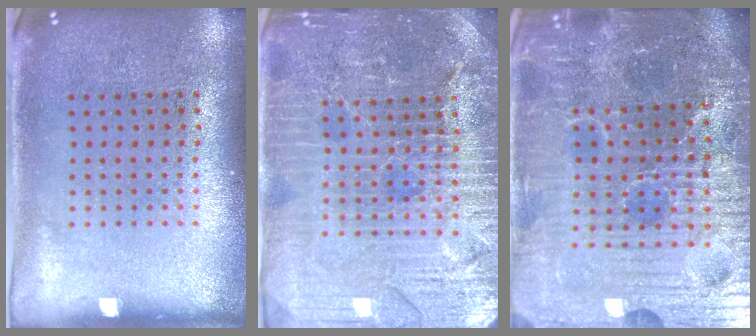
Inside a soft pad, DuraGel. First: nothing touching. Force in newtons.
{"total": 4.9, "press": 4.5, "slide": 1.8}
{"total": 6.1, "press": 5.7, "slide": 2.2}